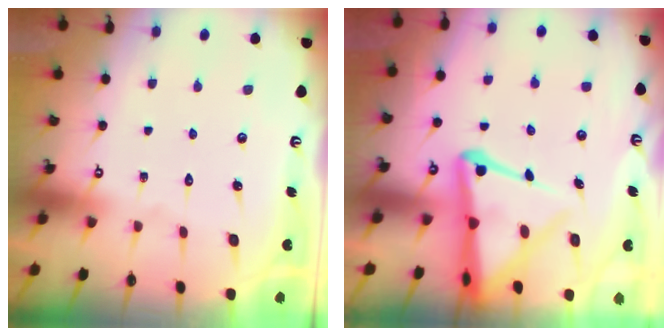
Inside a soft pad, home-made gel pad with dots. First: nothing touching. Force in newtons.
{"total": 10.3, "press": 10.2, "slide": 0.9}